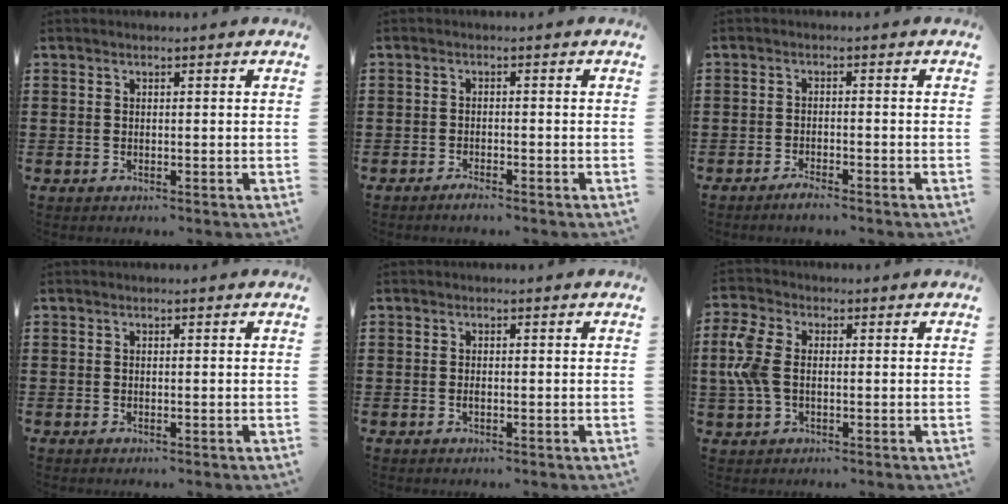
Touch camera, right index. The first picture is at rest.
{"total": 1.4, "force": [-1.4, 0.1, 0.4], "torque": [-0.010, -0.002, -0.025]}
{"total": 1.9, "force": [-1.8, 0.1, 0.6], "torque": [-0.013, 0.001, -0.034]}
{"total": 0.0}
{"total": 0.6, "force": [-0.2, 0.2, 0.5], "torque": [-0.012, -0.004, -0.003]}
{"total": 6.8, "force": [0.2, 4.2, 5.3], "torque": [-0.149, 0.000, -0.008]}